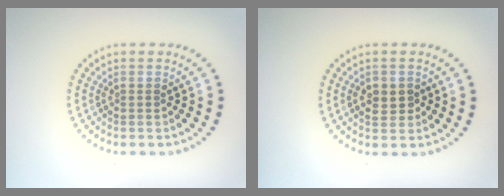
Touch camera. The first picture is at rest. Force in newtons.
{"total": 2.3, "press": 2.3, "slide": 0.3}